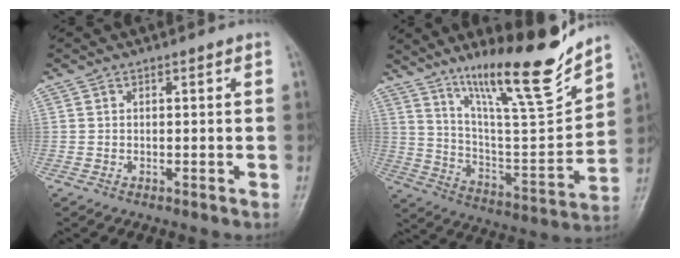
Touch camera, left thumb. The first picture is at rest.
{"total": 20.2, "force": [15.0, 3.1, 13.2], "torque": [-0.179, -0.091, 0.259]}